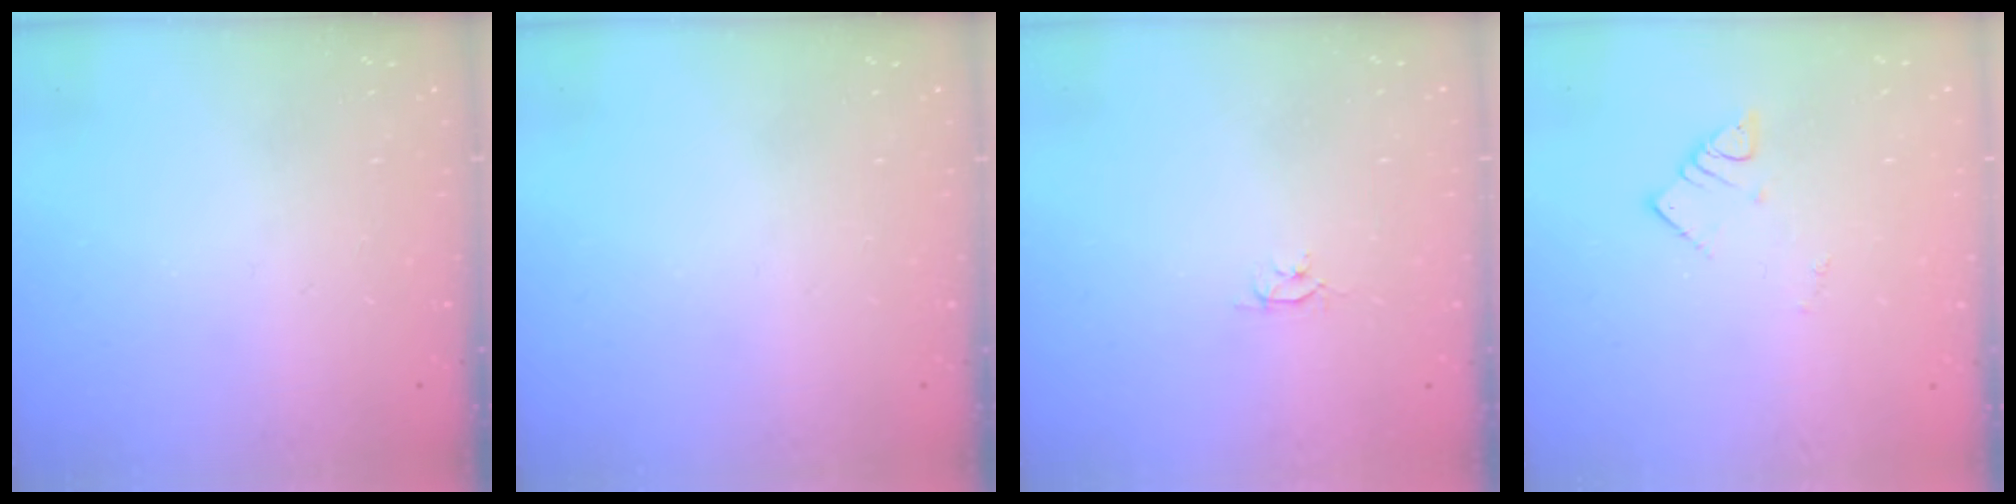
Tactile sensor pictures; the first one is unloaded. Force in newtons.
{"total": 0.0}
{"total": 2.6, "press": 2.6, "slide": 0.3}
{"total": 2.7, "press": 2.7, "slide": 0.1}